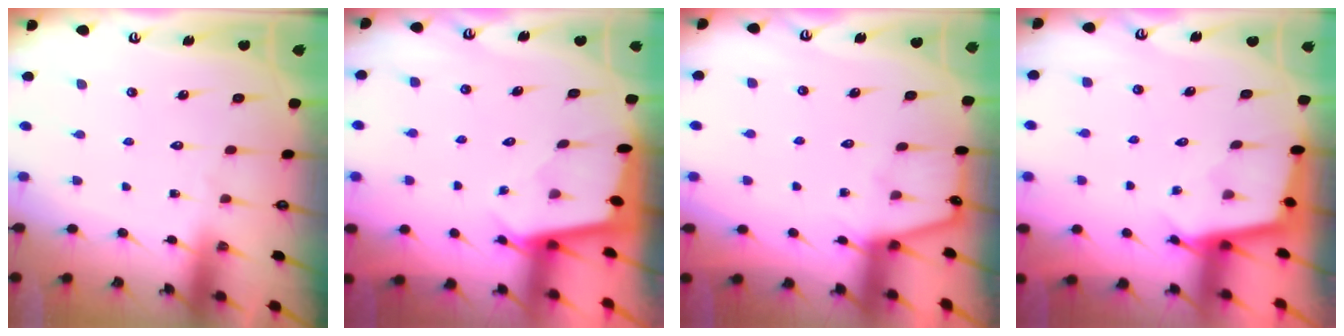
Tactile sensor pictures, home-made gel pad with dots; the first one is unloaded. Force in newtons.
{"total": 1.7, "press": 1.7, "slide": 0.1}
{"total": 2.5, "press": 2.4, "slide": 0.3}
{"total": 2.5, "press": 2.5, "slide": 0.2}